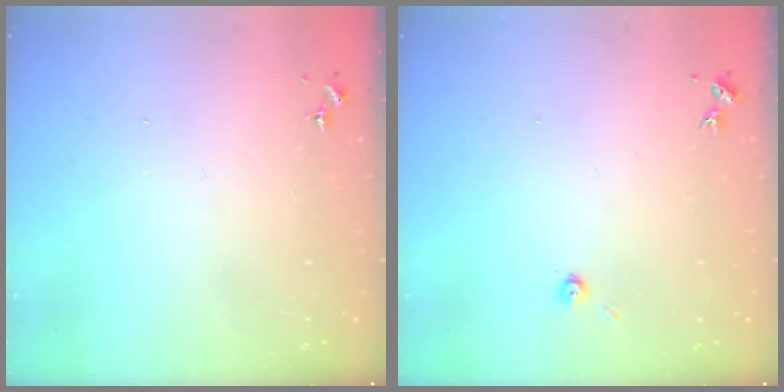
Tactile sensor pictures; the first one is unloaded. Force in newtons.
{"total": 4.3, "press": 4.2, "slide": 0.6}